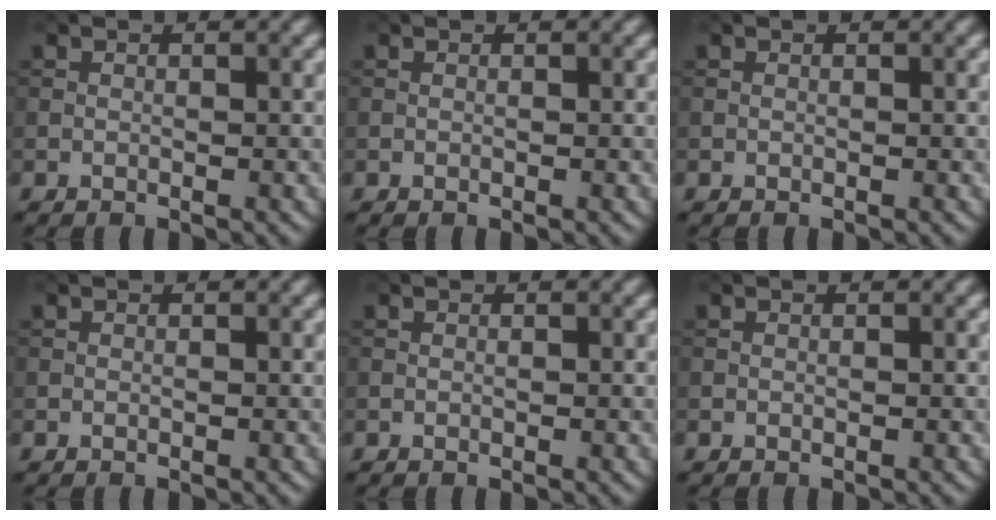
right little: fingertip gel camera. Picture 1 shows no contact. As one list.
[{"total": 0.0}, {"total": 0.0}, {"total": 0.0}, {"total": 0.0}, {"total": 0.0}]